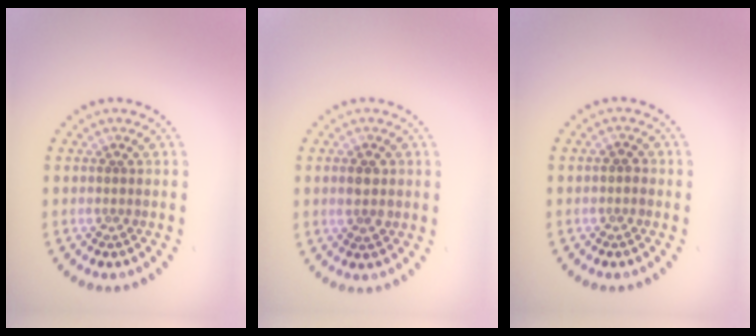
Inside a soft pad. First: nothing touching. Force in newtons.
{"total": 1.8, "press": 1.8, "slide": 0.2}
{"total": 0.7, "press": 0.7, "slide": 0.1}